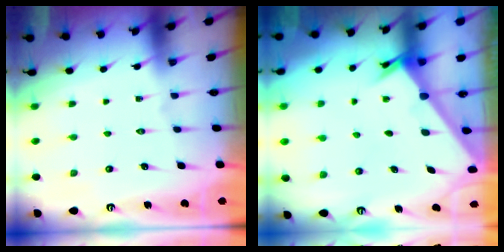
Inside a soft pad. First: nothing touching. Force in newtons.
{"total": 2.4, "press": 2.4, "slide": 0.2}